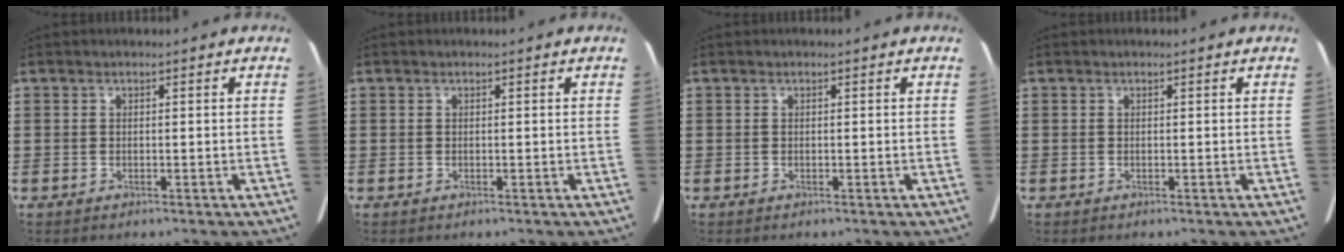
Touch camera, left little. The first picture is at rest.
{"total": 0.0}
{"total": 0.0}
{"total": 0.0}